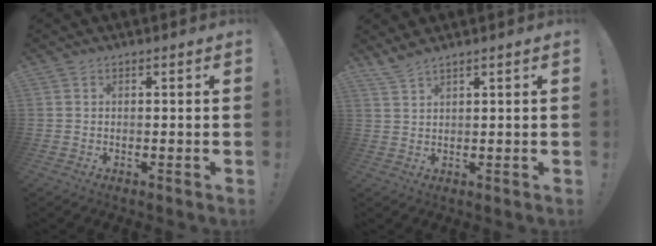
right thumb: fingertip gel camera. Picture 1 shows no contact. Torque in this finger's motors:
{"motor_torque": [-0.01, -0.01, 0.47, -0.12, 0.00]}